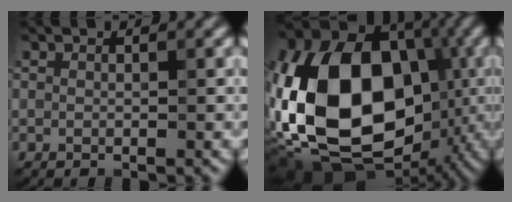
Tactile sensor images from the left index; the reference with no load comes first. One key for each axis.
{"total": 19.4, "fx": -2.3, "fy": 13.2, "fz": 14.0, "tx": -0.307, "ty": 0.011, "tz": -0.043}